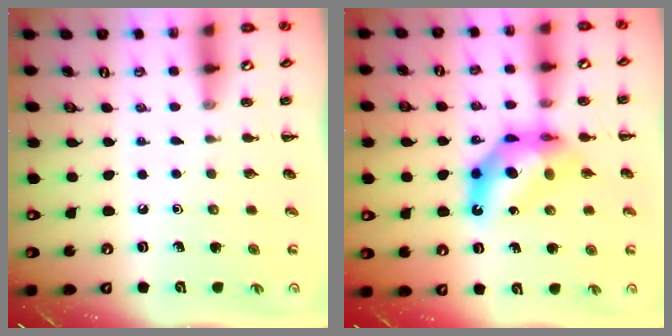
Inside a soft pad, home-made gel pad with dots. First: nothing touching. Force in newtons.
{"total": 10.4, "press": 9.8, "slide": 3.4}